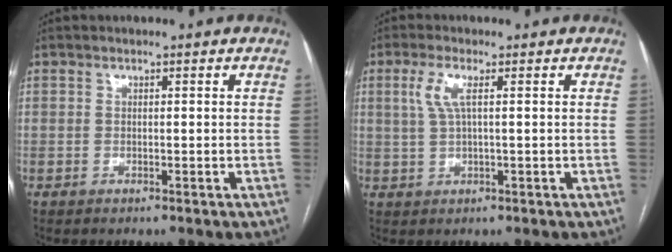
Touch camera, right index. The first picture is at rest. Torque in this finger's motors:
{"motor_torque": [0.06, 0.03, 0.30, 0.10]}